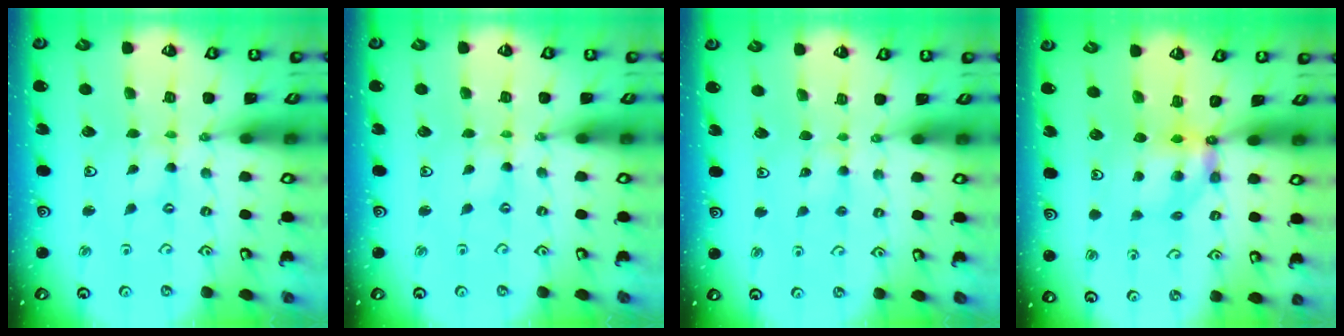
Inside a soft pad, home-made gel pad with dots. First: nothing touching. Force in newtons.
{"total": 0.0}
{"total": 3.0, "press": 3.0, "slide": 0.3}
{"total": 6.2, "press": 6.2, "slide": 0.5}